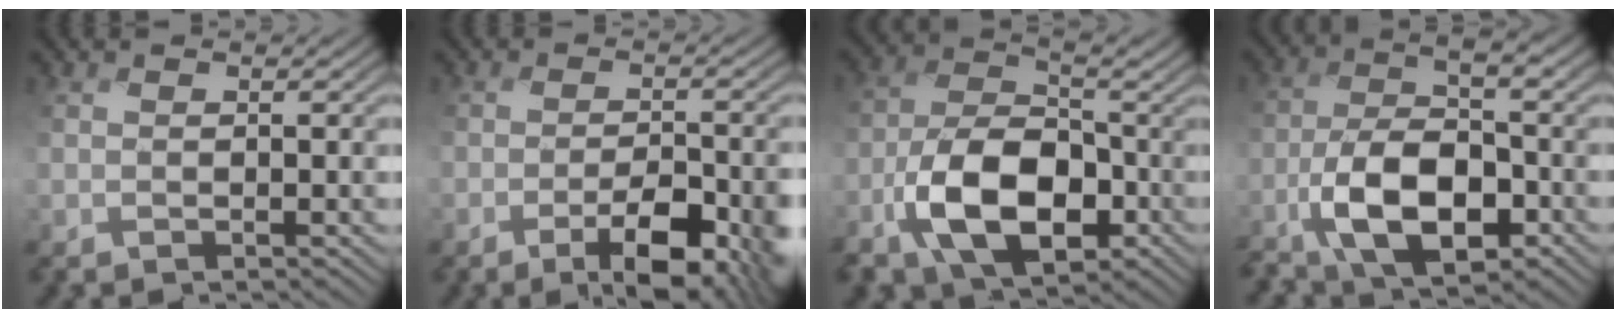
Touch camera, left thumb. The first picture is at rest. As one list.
[{"total": 8.3, "force": [-4.4, 2.7, 6.5], "torque": [-0.099, -0.004, -0.063]}, {"total": 11.2, "force": [-4.5, 6.6, 8.0], "torque": [-0.170, -0.006, -0.090]}, {"total": 10.4, "force": [-4.4, 4.7, 8.1], "torque": [-0.161, -0.006, -0.088]}]